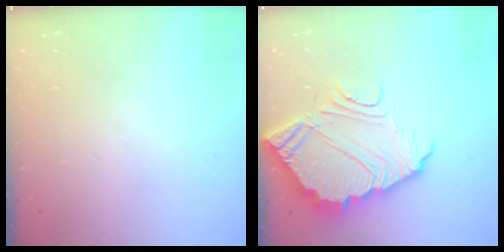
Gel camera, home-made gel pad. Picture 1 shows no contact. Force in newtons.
{"total": 10.7, "press": 10.6, "slide": 0.8}